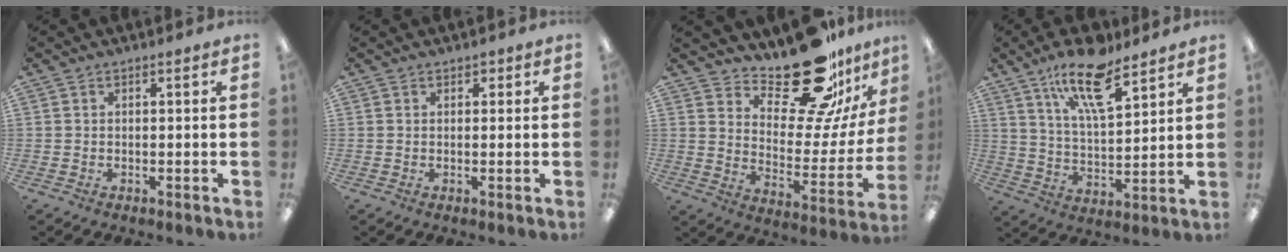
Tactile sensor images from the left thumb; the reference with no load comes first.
{"total": 1.1, "force": [0.6, 0.8, 0.3], "torque": [0.002, -0.001, 0.010]}
{"total": 22.5, "force": [17.9, 8.0, 11.2], "torque": [-0.156, -0.129, 0.300]}
{"total": 16.3, "force": [10.8, 5.7, 10.8], "torque": [-0.181, -0.047, 0.179]}